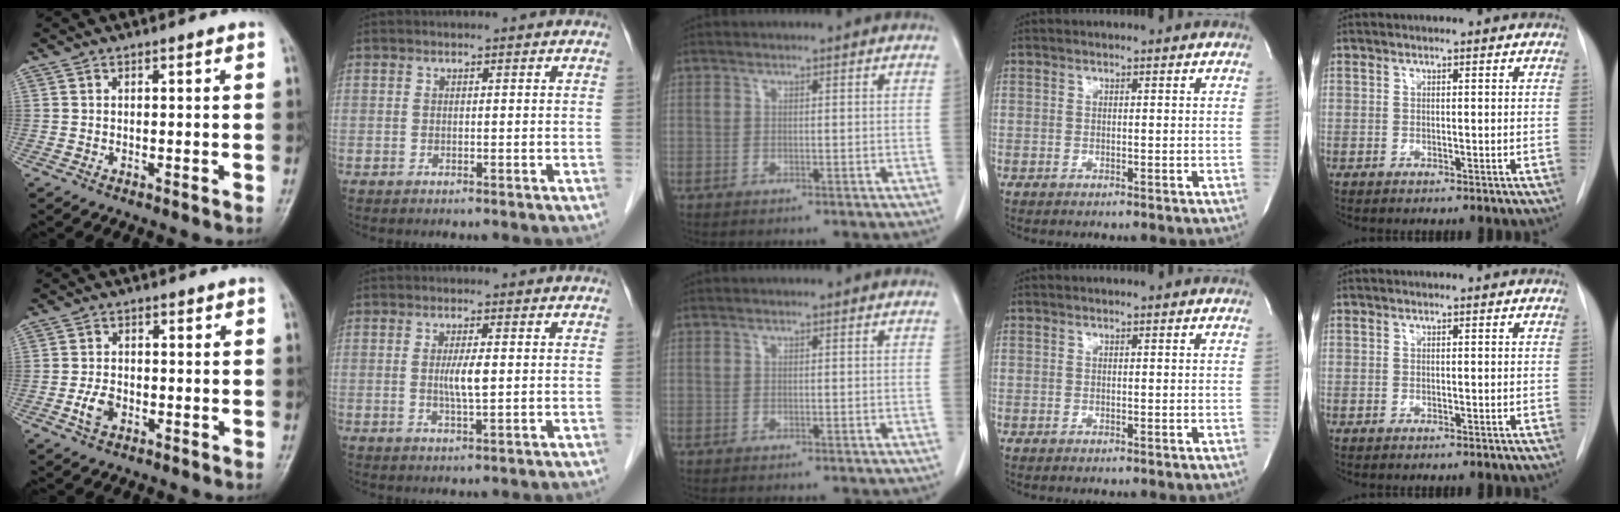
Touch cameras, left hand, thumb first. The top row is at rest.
{"thumb": {"total": 3.8, "force": [-1.5, 2.5, 2.5], "torque": [-0.044, 0.010, -0.031]}, "index": {"total": 3.4, "force": [0.1, 0.3, 3.4], "torque": [-0.065, -0.004, 0.003]}}